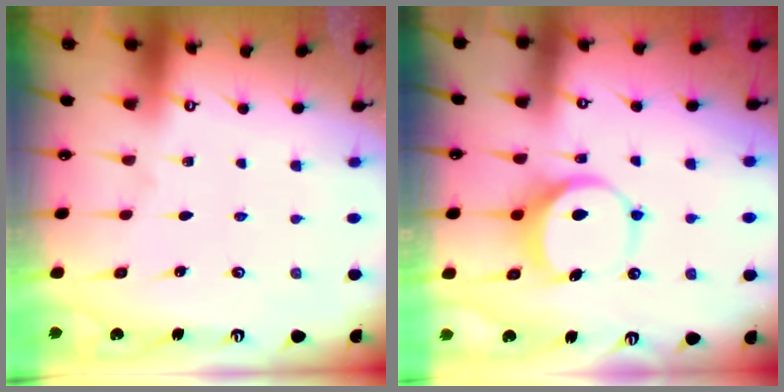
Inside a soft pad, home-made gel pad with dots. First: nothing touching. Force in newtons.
{"total": 7.6, "press": 7.6, "slide": 0.4}